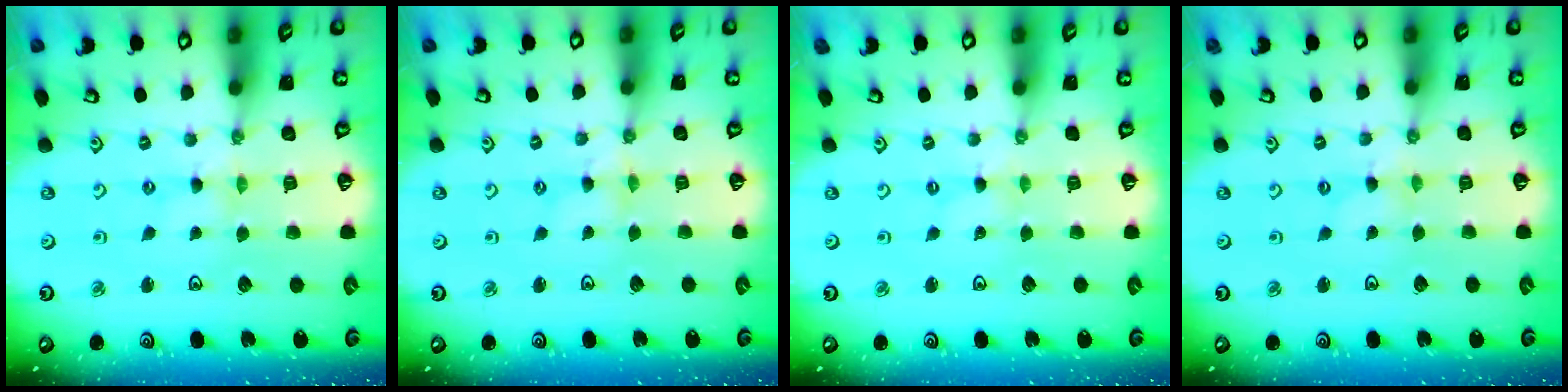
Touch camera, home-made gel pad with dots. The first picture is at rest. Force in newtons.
{"total": 1.1, "press": 1.1, "slide": 0.2}
{"total": 0.0}
{"total": 0.0}